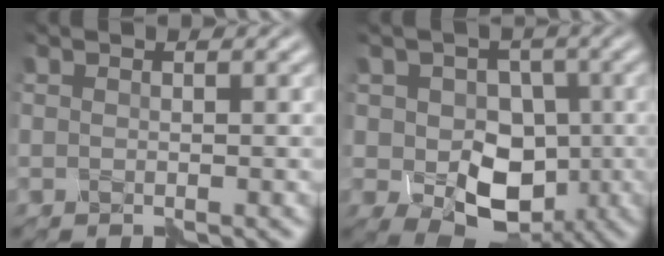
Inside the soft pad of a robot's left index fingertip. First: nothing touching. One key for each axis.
{"total": 6.8, "fx": -1.7, "fy": 5.1, "fz": 4.2, "tx": -0.053, "ty": -0.005, "tz": -0.029}